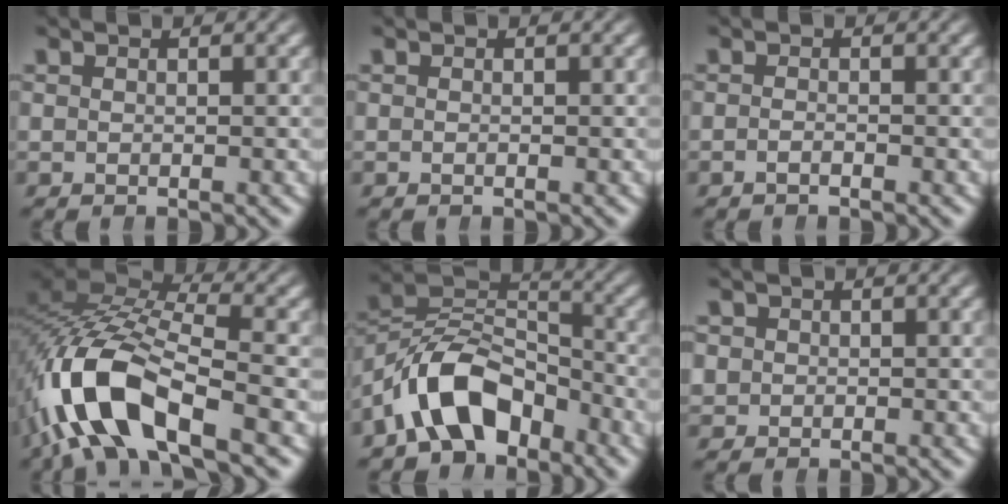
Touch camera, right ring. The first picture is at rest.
{"total": 0.0}
{"total": 0.9, "force": [-0.9, 0.0, 0.3], "torque": [-0.002, 0.001, -0.018]}
{"total": 12.2, "force": [-1.3, 7.5, 9.5], "torque": [-0.196, -0.018, -0.019]}
{"total": 10.2, "force": [-2.7, 7.4, 6.4], "torque": [-0.121, -0.030, -0.038]}
{"total": 2.1, "force": [-0.1, 2.0, 0.4], "torque": [-0.015, -0.012, 0.006]}